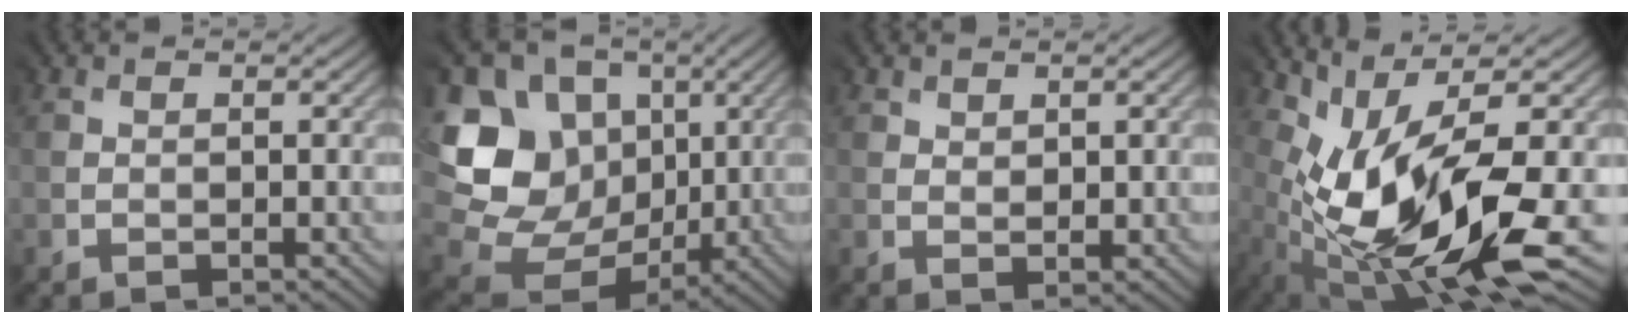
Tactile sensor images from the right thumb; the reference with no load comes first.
{"total": 14.8, "force": [2.7, 13.1, 6.3], "torque": [-0.181, -0.005, 0.068]}
{"total": 2.0, "force": [1.6, 1.1, 0.3], "torque": [-0.005, -0.002, 0.033]}
{"total": 13.1, "force": [-2.5, 4.8, 12.0], "torque": [-0.232, -0.010, -0.032]}